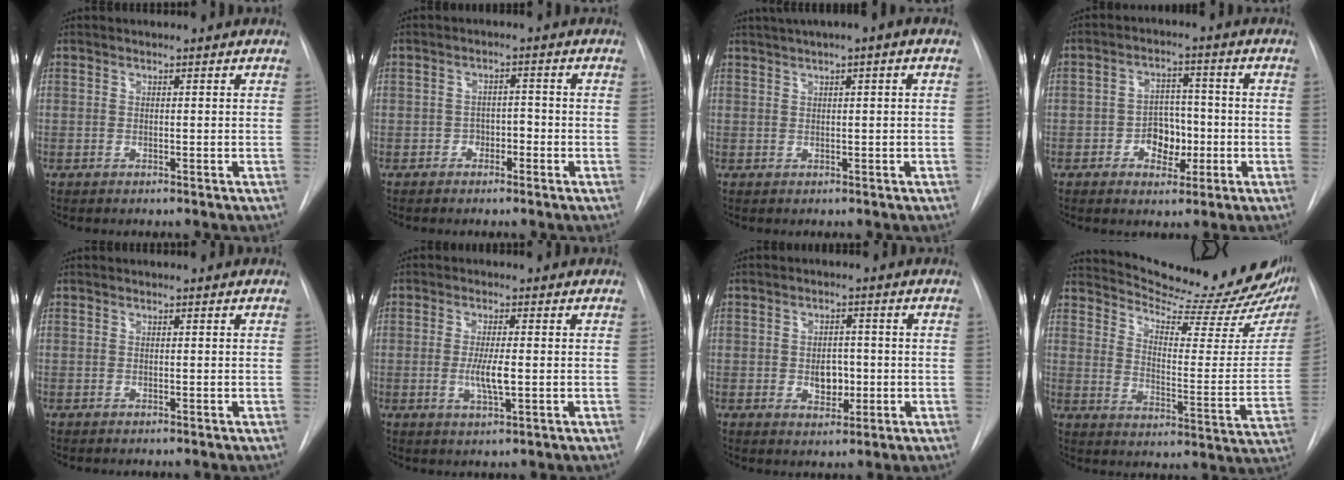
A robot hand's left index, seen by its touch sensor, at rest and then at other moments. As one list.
[{"total": 2.5, "force": [-1.5, 1.6, 1.1], "torque": [-0.007, 0.005, -0.024]}, {"total": 4.4, "force": [2.0, 0.4, 3.9], "torque": [-0.066, 0.018, 0.030]}, {"total": 6.0, "force": [-2.0, 4.0, 3.9], "torque": [-0.059, 0.009, -0.032]}, {"total": 0.0}, {"total": 4.4, "force": [-0.8, 0.7, 4.3], "torque": [-0.086, -0.011, -0.013]}, {"total": 4.4, "force": [-0.9, 2.9, 3.2], "torque": [-0.043, 0.000, -0.007]}, {"total": 23.0, "force": [21.2, 2.9, 8.5], "torque": [-0.123, -0.100, 0.265]}]